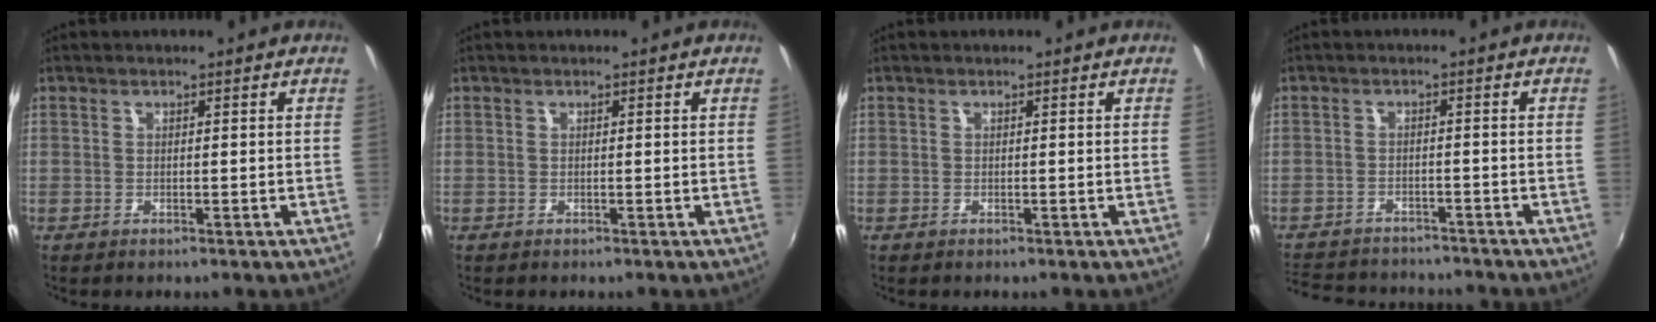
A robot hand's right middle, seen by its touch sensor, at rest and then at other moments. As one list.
[{"total": 0.0}, {"total": 0.0}, {"total": 13.4, "force": [-11.9, 4.2, 4.5], "torque": [-0.114, -0.001, -0.176]}]